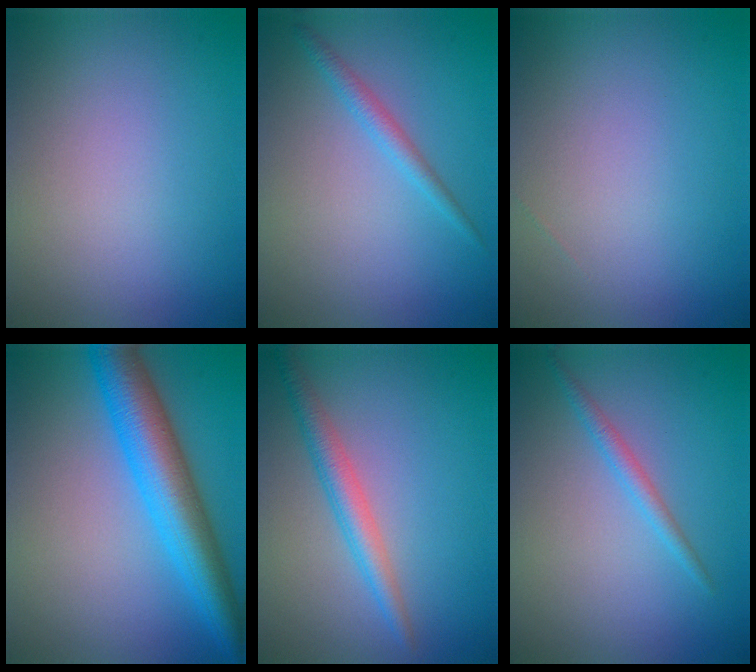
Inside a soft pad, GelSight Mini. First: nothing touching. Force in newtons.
{"total": 1.6, "press": 1.6, "slide": 0.1}
{"total": 0.0}
{"total": 7.8, "press": 7.8, "slide": 0.1}
{"total": 2.8, "press": 2.8, "slide": 0.1}
{"total": 1.4, "press": 1.4, "slide": 0.1}